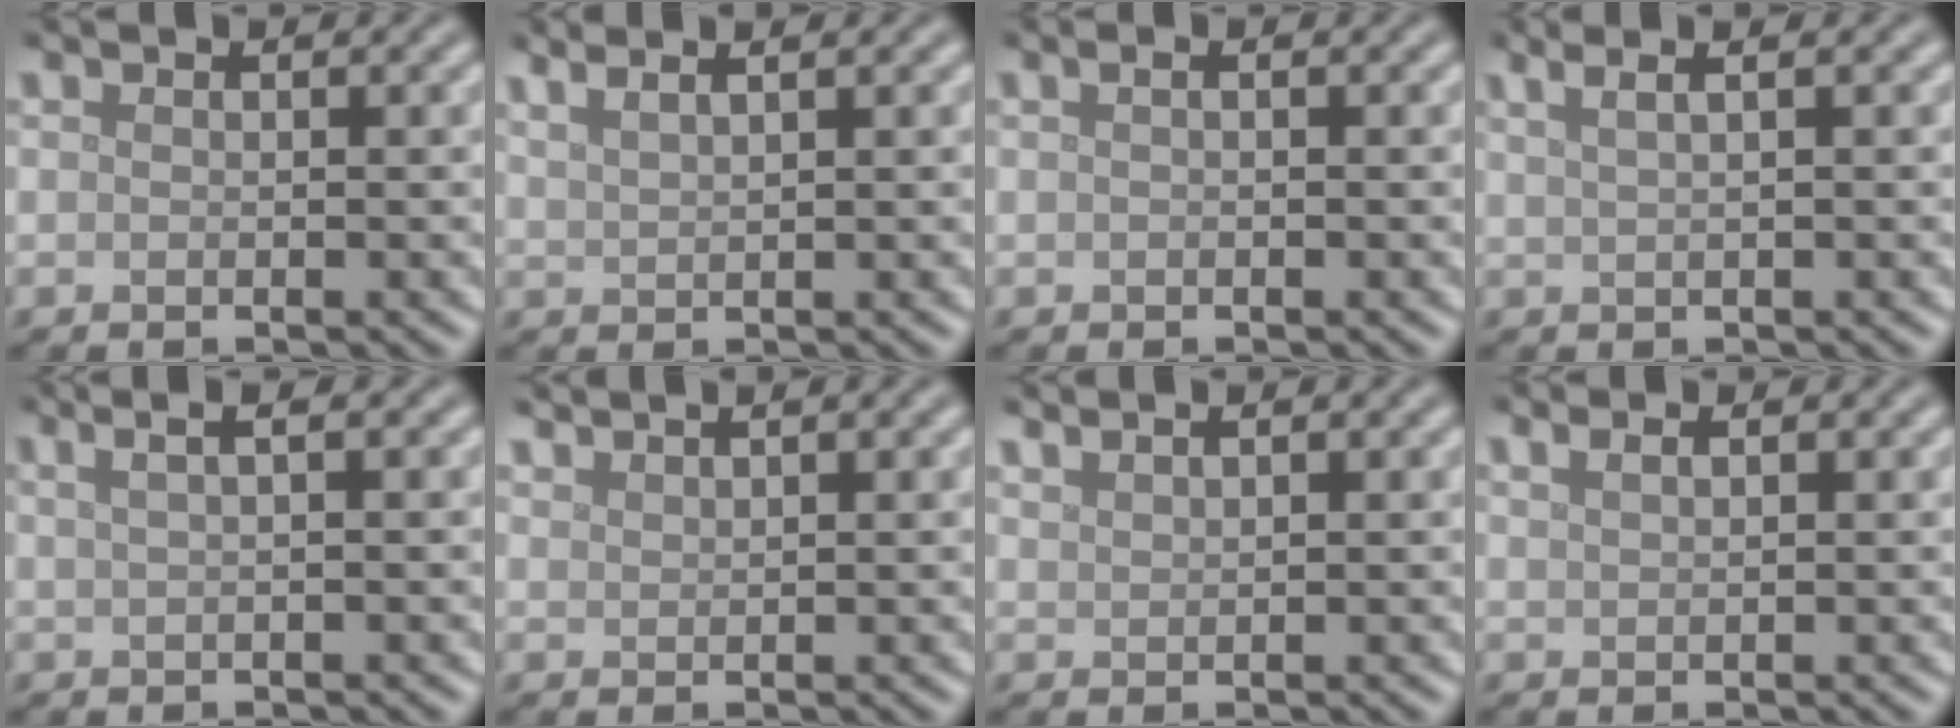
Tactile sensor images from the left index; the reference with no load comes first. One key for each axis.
{"total": 4.2, "fx": 2.9, "fy": 1.6, "fz": 2.6, "tx": -0.018, "ty": 0.025, "tz": 0.017}
{"total": 0.6, "fx": 0.1, "fy": 0.1, "fz": 0.5, "tx": -0.012, "ty": 0.004, "tz": 0.001}
{"total": 5.2, "fx": 2.9, "fy": 2.4, "fz": 3.5, "tx": -0.029, "ty": 0.038, "tz": 0.013}
{"total": 4.2, "fx": 1.9, "fy": 1.9, "fz": 3.1, "tx": -0.023, "ty": 0.023, "tz": 0.000}
{"total": 1.8, "fx": 1.6, "fy": 0.3, "fz": 0.6, "tx": -0.008, "ty": 0.007, "tz": 0.024}
{"total": 1.7, "fx": 1.4, "fy": 0.4, "fz": 0.7, "tx": -0.007, "ty": 0.005, "tz": 0.019}
{"total": 1.6, "fx": 1.2, "fy": 0.6, "fz": 0.9, "tx": -0.010, "ty": 0.000, "tz": 0.013}